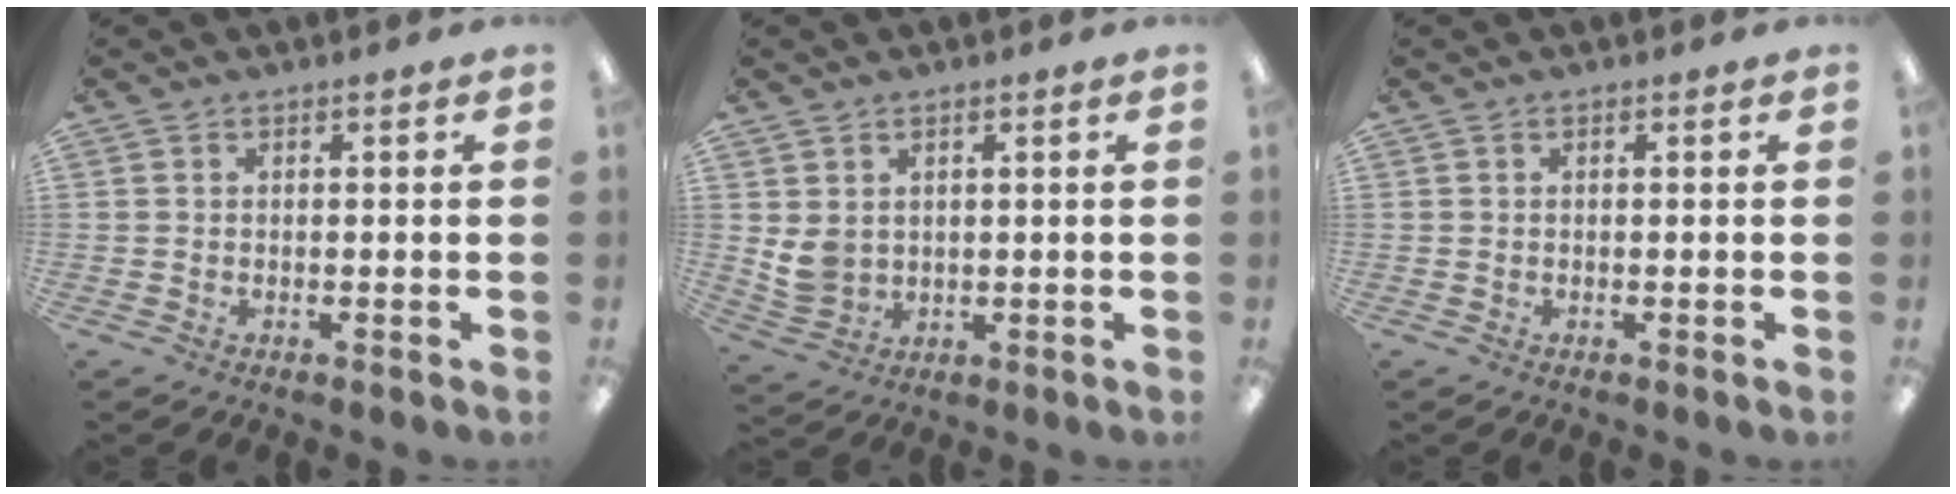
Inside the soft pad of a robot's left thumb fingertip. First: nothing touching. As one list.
[{"total": 4.9, "force": [1.9, 3.9, 2.3], "torque": [-0.047, -0.004, 0.039]}, {"total": 0.0}]